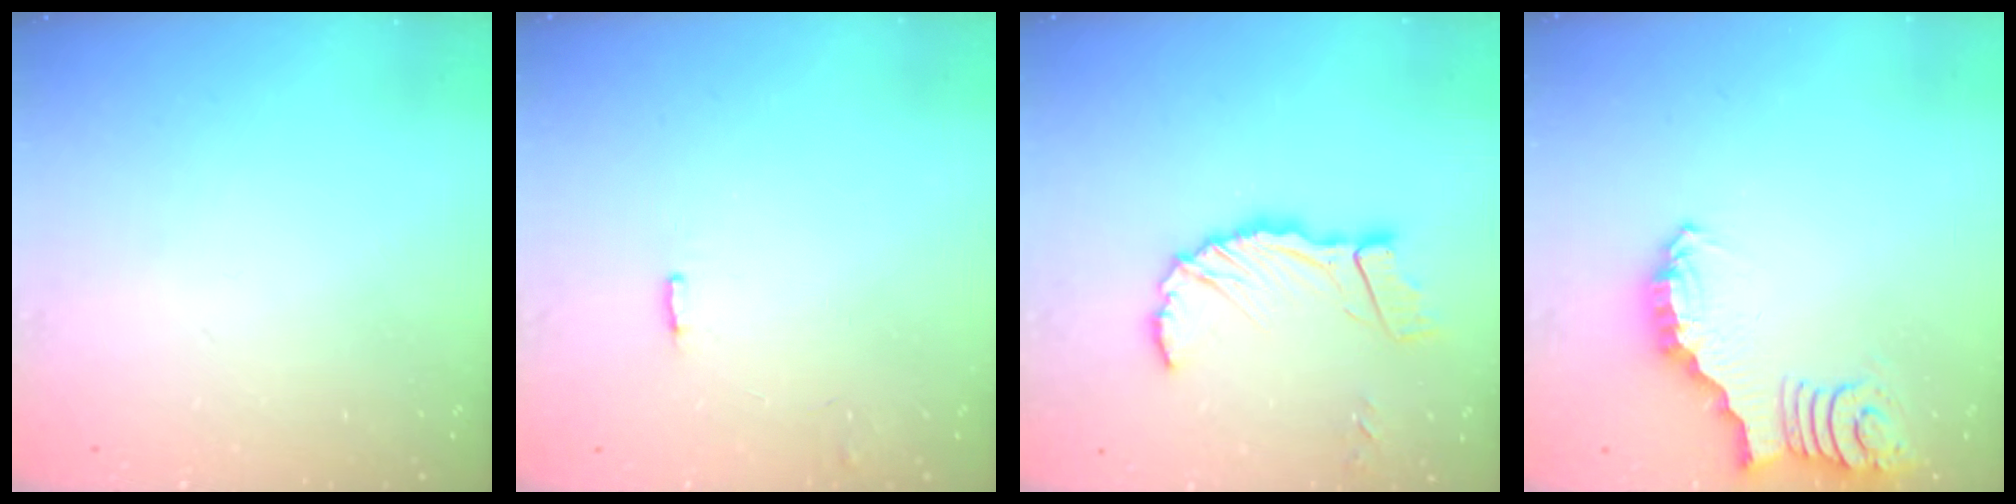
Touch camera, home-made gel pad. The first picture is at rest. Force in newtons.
{"total": 1.3, "press": 1.3, "slide": 0.2}
{"total": 10.9, "press": 10.9, "slide": 1.2}
{"total": 2.6, "press": 2.5, "slide": 0.5}